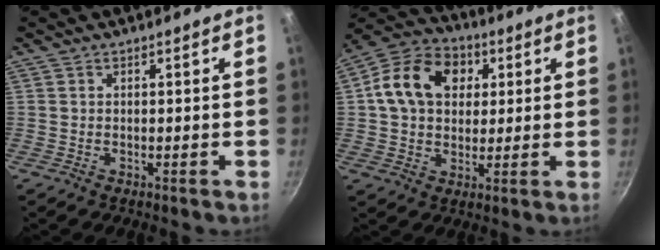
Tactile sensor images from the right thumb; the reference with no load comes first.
{"total": 15.3, "force": [3.7, 11.7, 9.2], "torque": [-0.137, 0.017, 0.046]}